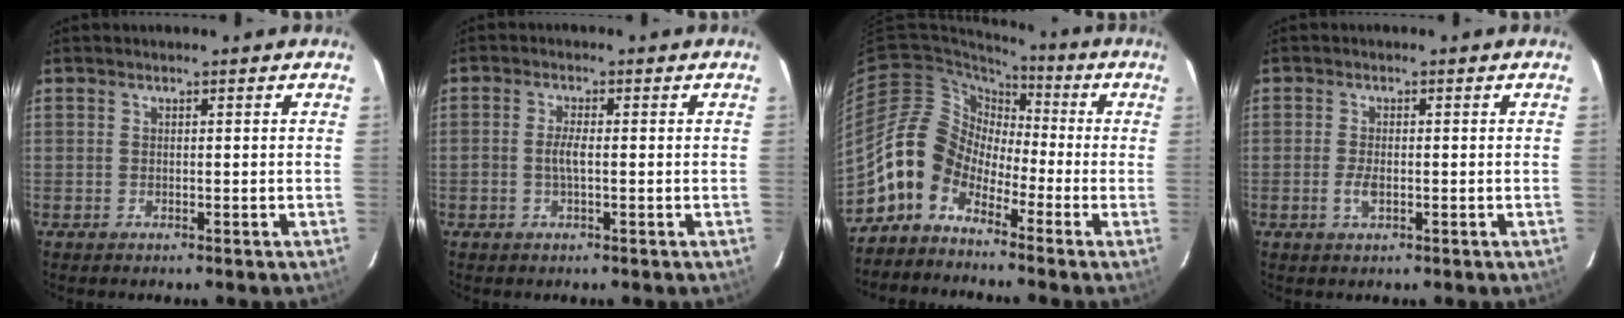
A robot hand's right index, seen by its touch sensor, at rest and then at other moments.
{"total": 2.6, "force": [-0.4, 0.7, 2.5], "torque": [-0.050, 0.001, -0.007]}
{"total": 10.2, "force": [-5.9, 7.4, 3.8], "torque": [-0.075, 0.034, -0.134]}
{"total": 2.6, "force": [-0.7, 1.1, 2.2], "torque": [-0.044, -0.003, -0.013]}